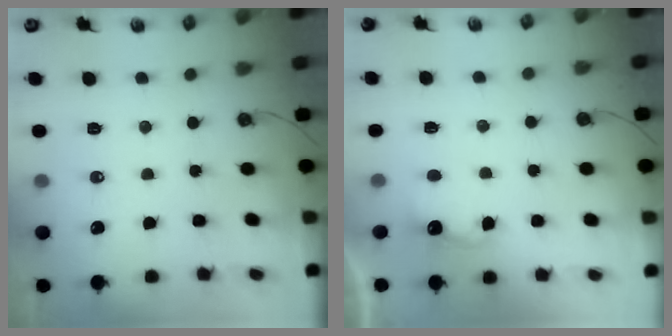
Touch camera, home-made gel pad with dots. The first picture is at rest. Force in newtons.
{"total": 3.8, "press": 3.6, "slide": 1.0}